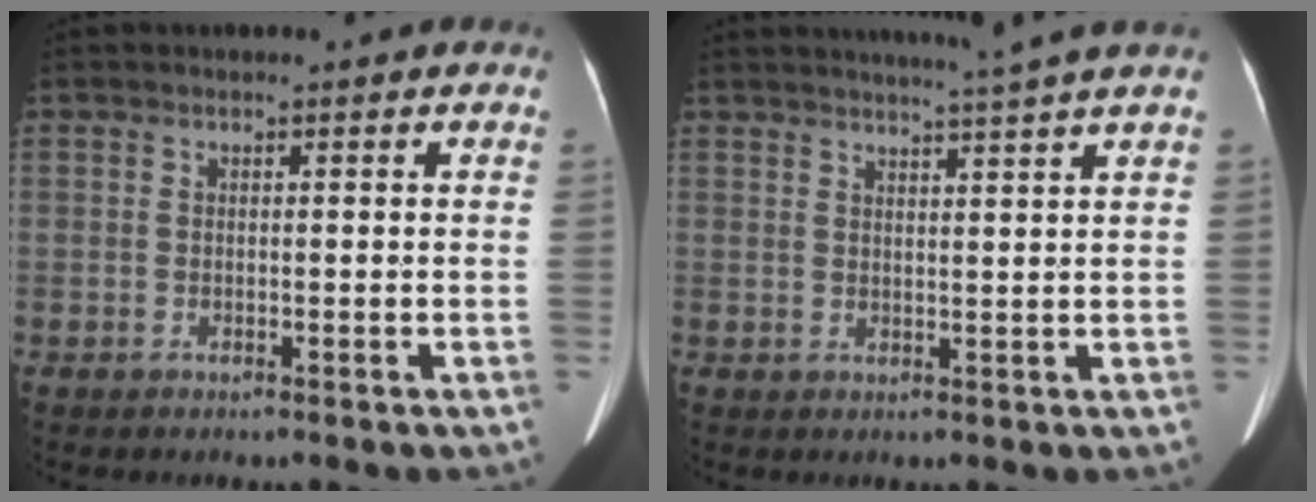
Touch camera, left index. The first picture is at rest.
{"total": 7.0, "force": [6.1, -1.8, 3.0], "torque": [-0.041, 0.001, 0.075]}